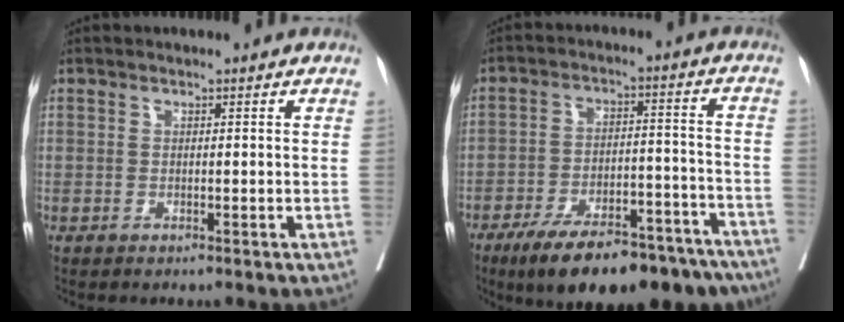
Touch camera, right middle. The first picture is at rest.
{"total": 20.1, "force": [-15.6, 6.1, 11.1], "torque": [-0.124, 0.017, -0.230]}